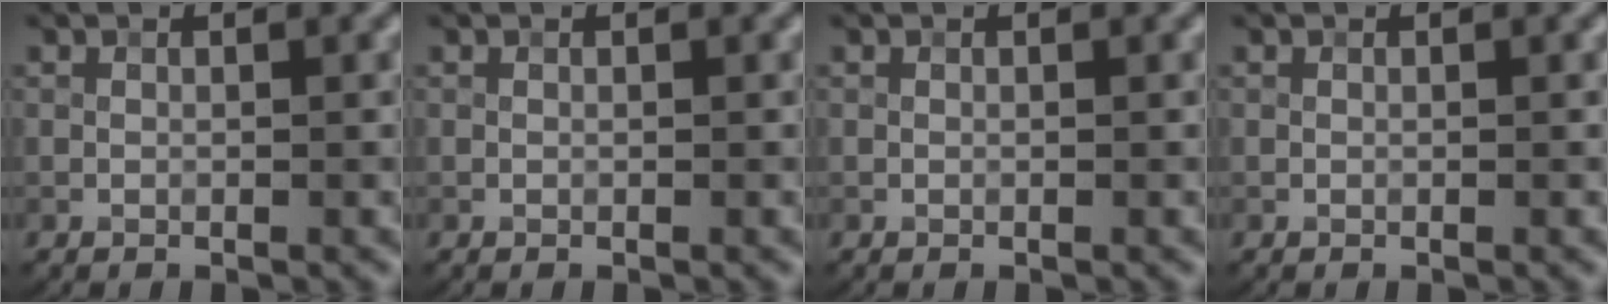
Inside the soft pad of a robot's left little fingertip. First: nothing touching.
{"total": 0.0}
{"total": 0.0}
{"total": 0.0}